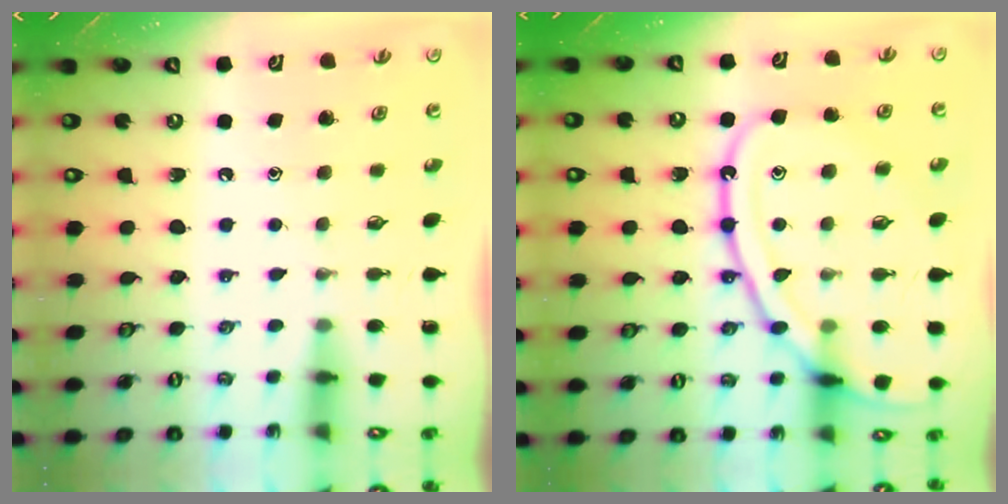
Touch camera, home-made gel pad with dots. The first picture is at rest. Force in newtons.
{"total": 19.0, "press": 18.9, "slide": 1.7}